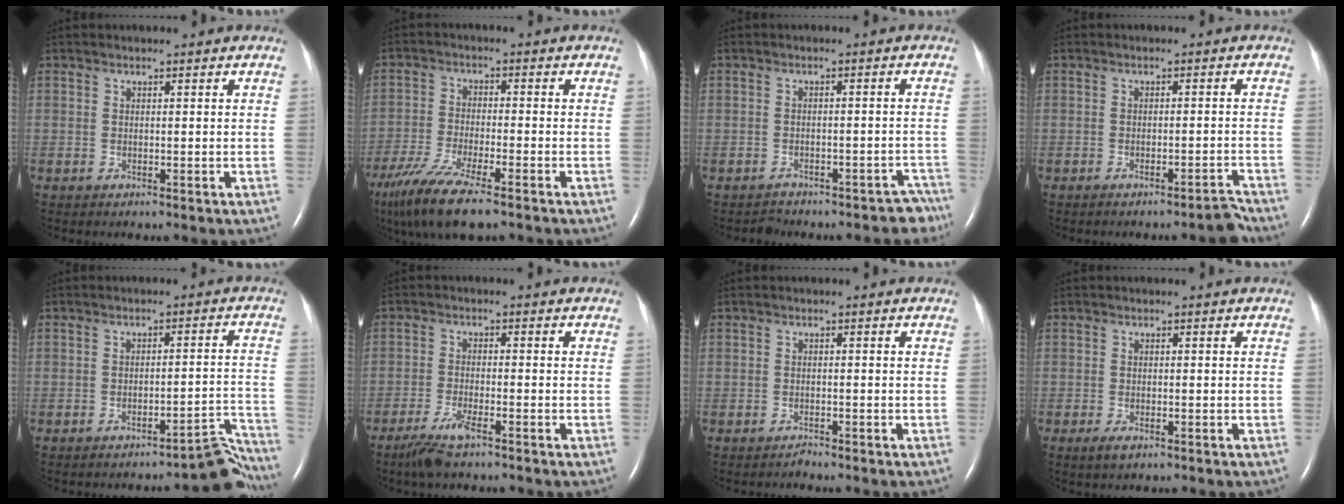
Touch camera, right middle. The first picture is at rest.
{"total": 11.7, "force": [-8.6, 1.5, 7.9], "torque": [-0.156, -0.031, -0.149]}
{"total": 6.0, "force": [-5.4, 2.6, 0.3], "torque": [0.024, 0.027, -0.062]}
{"total": 2.6, "force": [-2.4, -0.1, 0.9], "torque": [-0.006, 0.006, -0.032]}
{"total": 7.3, "force": [-7.0, 0.5, 2.2], "torque": [0.012, 0.040, -0.089]}
{"total": 4.6, "force": [-3.4, 0.5, 3.1], "torque": [-0.079, -0.012, -0.064]}
{"total": 0.7, "force": [-0.7, 0.0, -0.1], "torque": [0.001, -0.003, -0.012]}
{"total": 1.7, "force": [-0.9, 0.6, 1.2], "torque": [-0.030, -0.003, -0.015]}